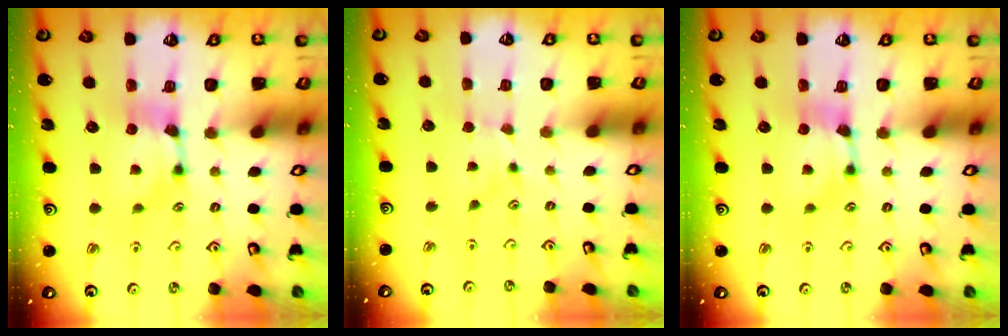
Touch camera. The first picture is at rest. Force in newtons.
{"total": 2.5, "press": 2.4, "slide": 0.5}
{"total": 0.0}